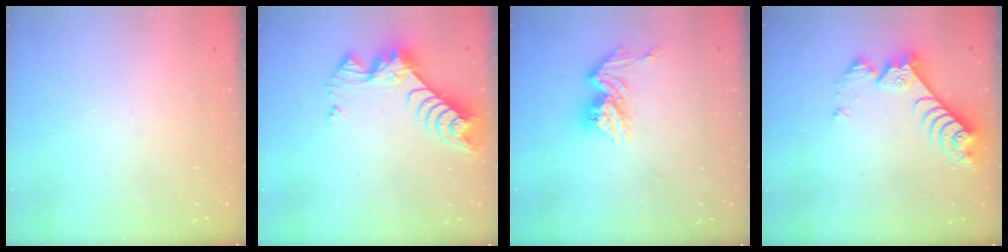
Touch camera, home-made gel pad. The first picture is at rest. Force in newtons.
{"total": 8.7, "press": 8.7, "slide": 0.9}
{"total": 11.2, "press": 11.2, "slide": 0.9}
{"total": 8.1, "press": 8.0, "slide": 0.6}